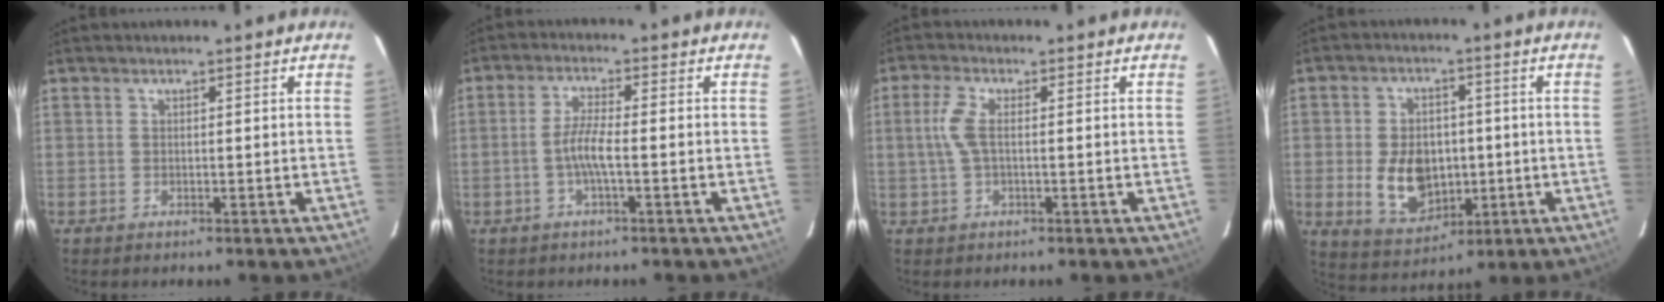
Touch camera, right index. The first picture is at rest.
{"total": 4.3, "force": [-1.3, 0.2, 4.1], "torque": [-0.088, 0.003, -0.026]}
{"total": 4.5, "force": [0.2, 1.2, 4.4], "torque": [-0.095, 0.004, 0.007]}
{"total": 3.4, "force": [1.7, 2.9, 0.6], "torque": [-0.013, 0.004, 0.046]}